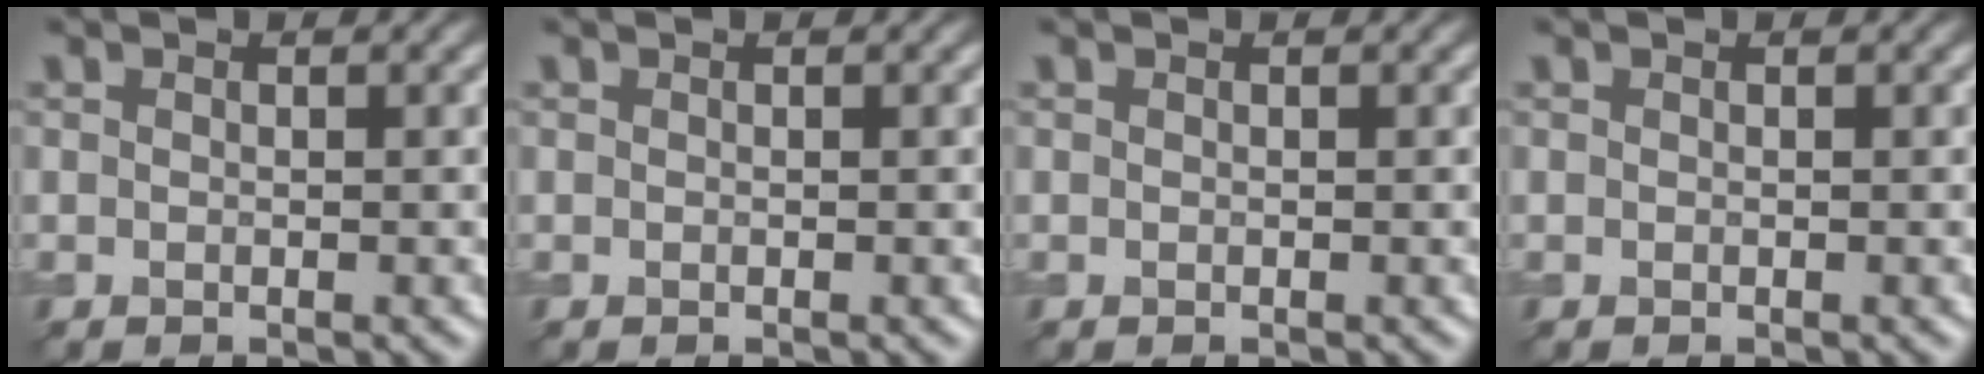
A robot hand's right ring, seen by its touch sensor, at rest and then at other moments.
{"total": 0.0}
{"total": 0.0}
{"total": 0.0}